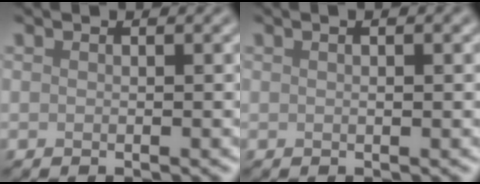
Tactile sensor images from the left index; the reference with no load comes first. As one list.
[{"total": 1.6, "force": [0.8, 0.5, 1.4], "torque": [-0.011, -0.008, 0.005]}]